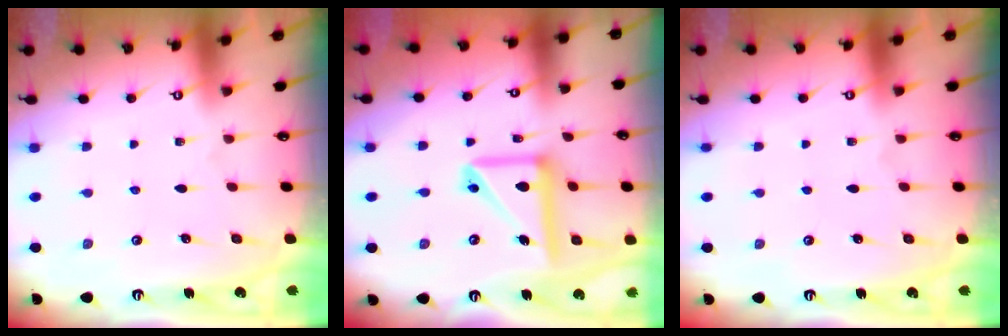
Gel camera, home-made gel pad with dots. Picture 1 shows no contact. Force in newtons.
{"total": 13.7, "press": 13.6, "slide": 2.2}
{"total": 0.0}